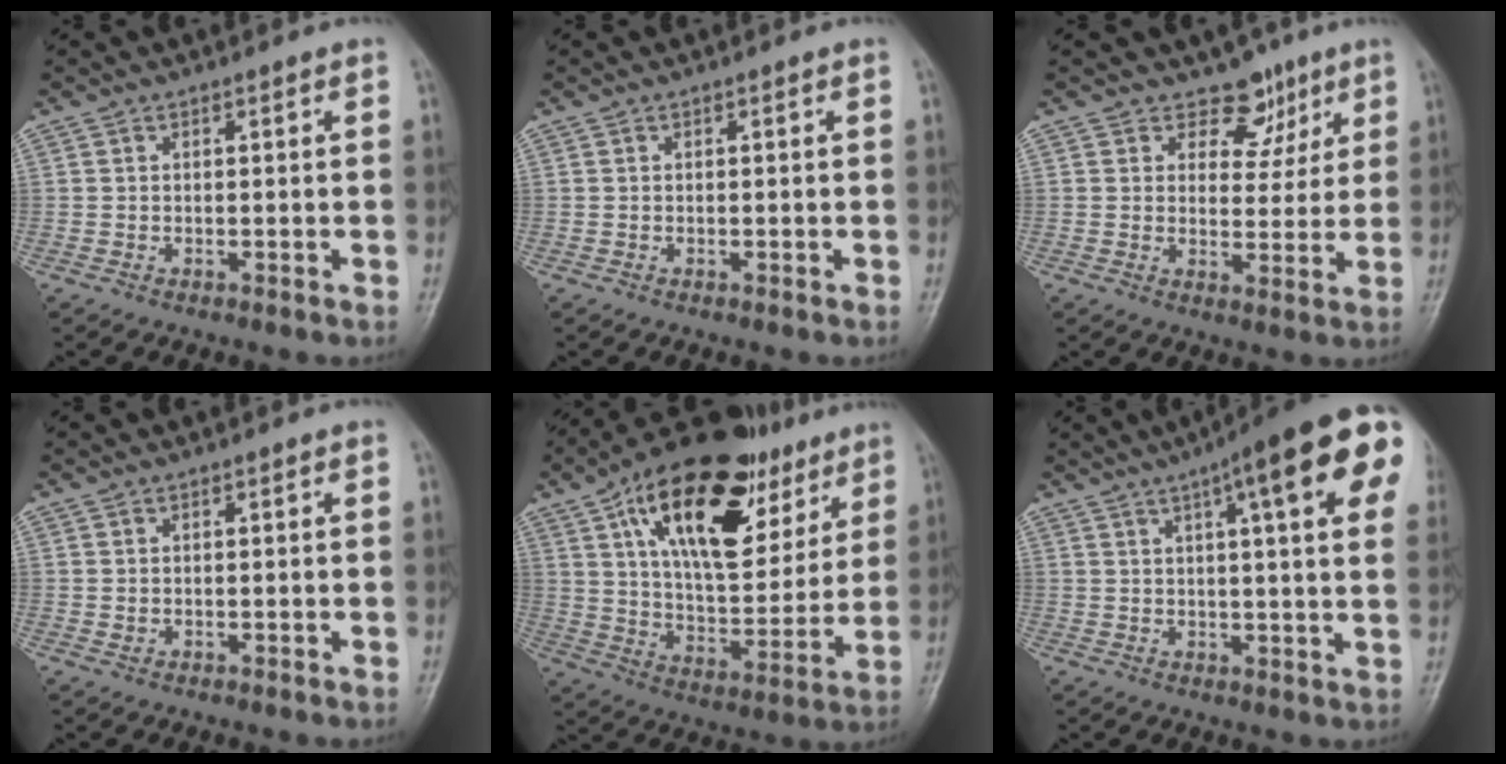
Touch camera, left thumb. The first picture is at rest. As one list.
[{"total": 0.0}, {"total": 6.3, "force": [4.1, 4.4, 1.5], "torque": [0.018, -0.020, 0.060]}, {"total": 0.9, "force": [0.2, 0.6, 0.6], "torque": [-0.009, 0.003, 0.007]}, {"total": 27.8, "force": [13.3, 13.8, 20.1], "torque": [-0.283, -0.018, 0.215]}, {"total": 20.4, "force": [9.0, 4.3, 17.7], "torque": [-0.234, 0.006, 0.110]}]